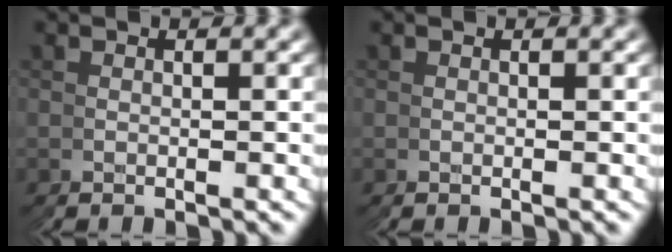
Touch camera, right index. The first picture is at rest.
{"total": 0.0}